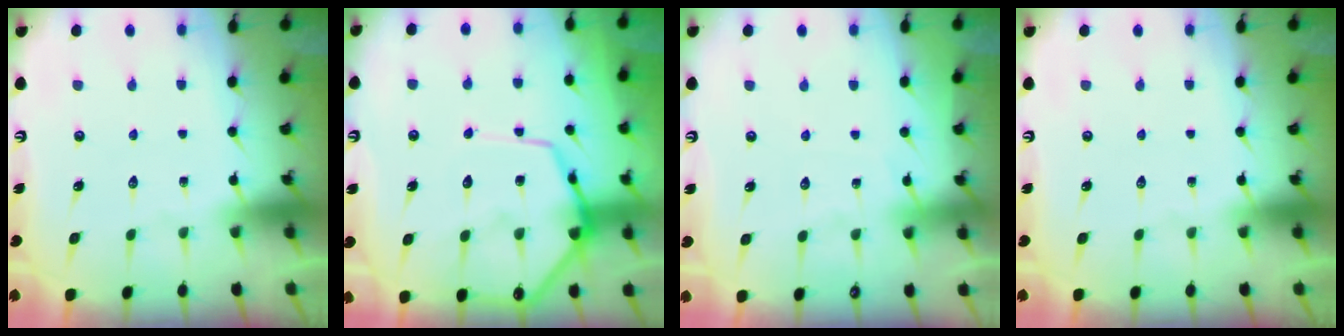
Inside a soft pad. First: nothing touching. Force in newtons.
{"total": 10.4, "press": 10.4, "slide": 1.1}
{"total": 5.1, "press": 5.1, "slide": 0.6}
{"total": 0.0}